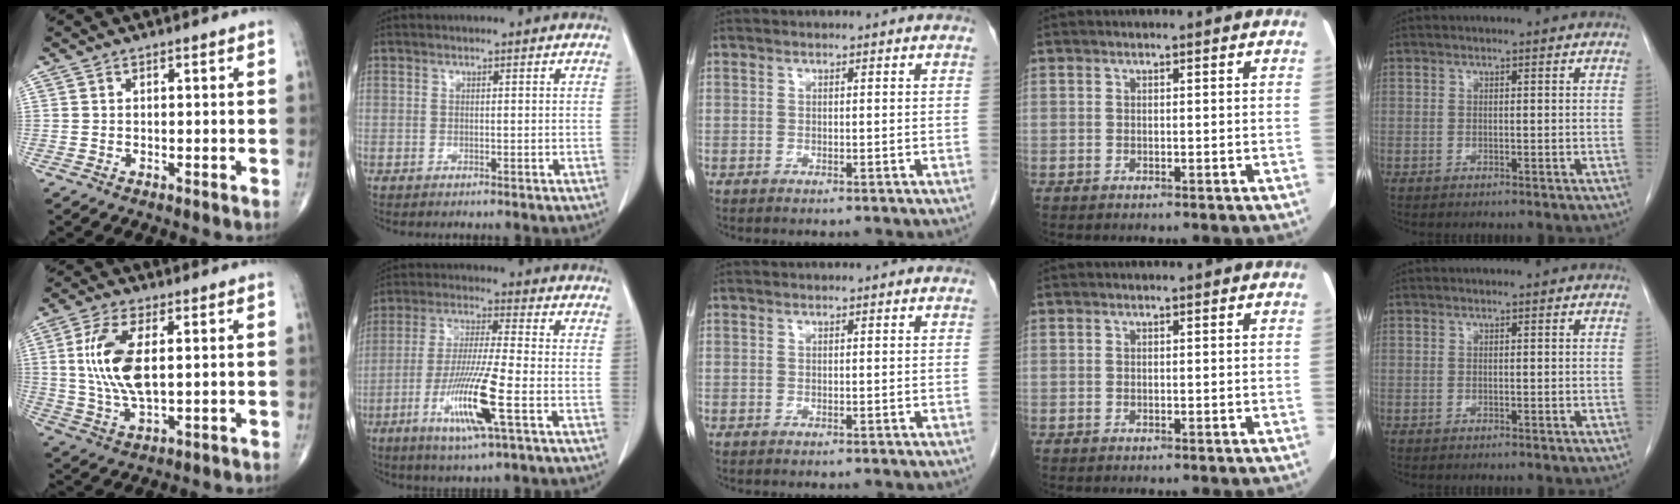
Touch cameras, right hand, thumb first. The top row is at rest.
{"thumb": {"total": 12.4, "force": [1.9, 5.4, 11.0], "torque": [-0.234, -0.007, 0.042]}, "index": {"total": 12.4, "force": [-4.5, 0.0, 11.5], "torque": [-0.229, -0.023, -0.088]}}